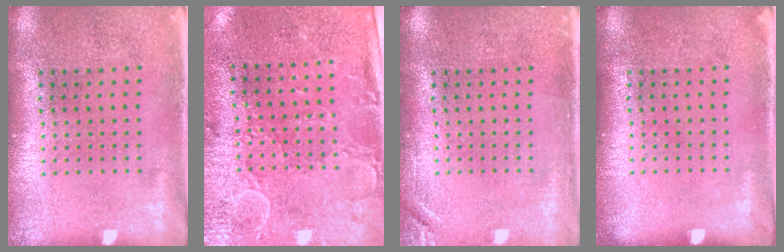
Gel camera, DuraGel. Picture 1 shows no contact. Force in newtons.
{"total": 3.0, "press": 2.5, "slide": 1.6}
{"total": 1.5, "press": 1.5, "slide": 0.3}
{"total": 0.0}